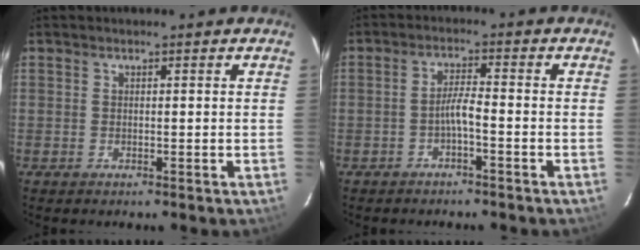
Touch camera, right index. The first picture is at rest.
{"total": 3.1, "force": [-1.8, 0.1, 2.6], "torque": [-0.053, 0.011, -0.031]}